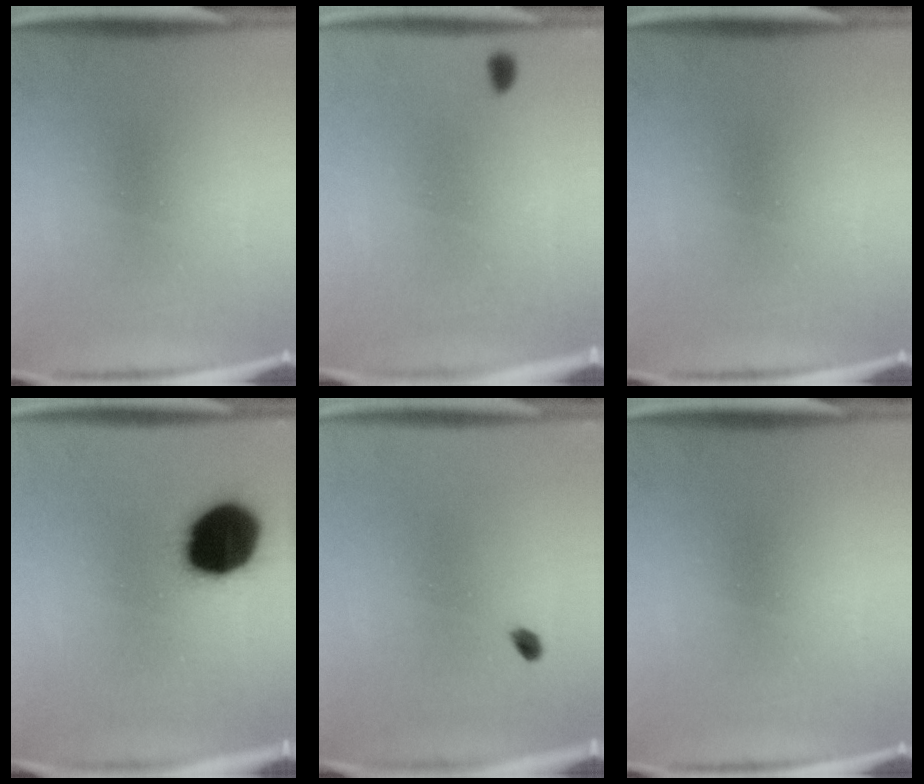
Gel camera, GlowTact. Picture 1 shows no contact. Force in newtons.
{"total": 0.7}
{"total": 0.0}
{"total": 18.2}
{"total": 2.0}
{"total": 0.0}